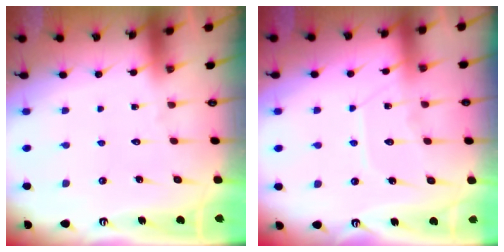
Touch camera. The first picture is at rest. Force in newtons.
{"total": 9.9, "press": 9.8, "slide": 0.9}